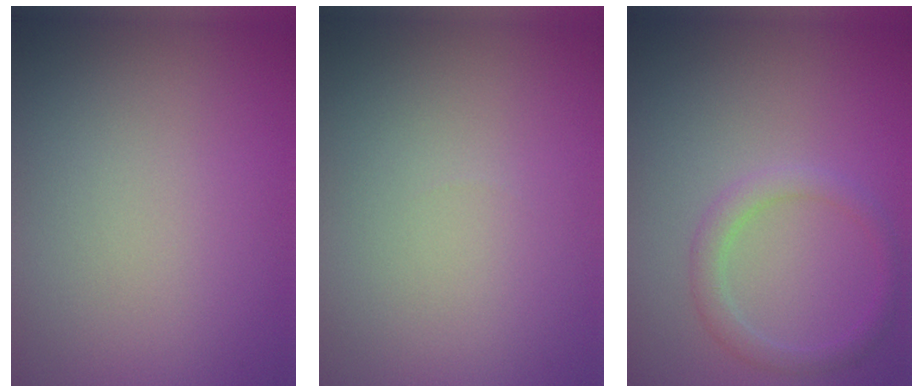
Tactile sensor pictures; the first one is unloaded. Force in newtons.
{"total": 0.0}
{"total": 2.0, "press": 2.0, "slide": 0.1}